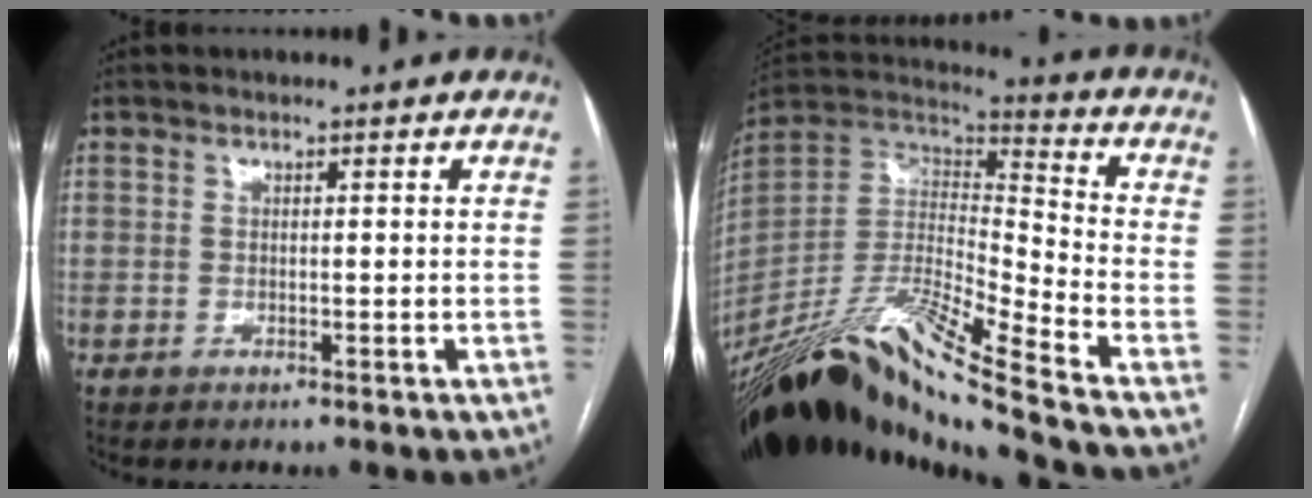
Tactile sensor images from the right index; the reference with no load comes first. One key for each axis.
{"total": 23.2, "fx": -18.7, "fy": -1.0, "fz": 13.6, "tx": -0.292, "ty": -0.011, "tz": -0.349}